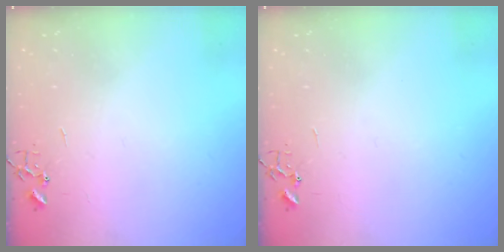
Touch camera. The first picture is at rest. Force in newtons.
{"total": 0.0}